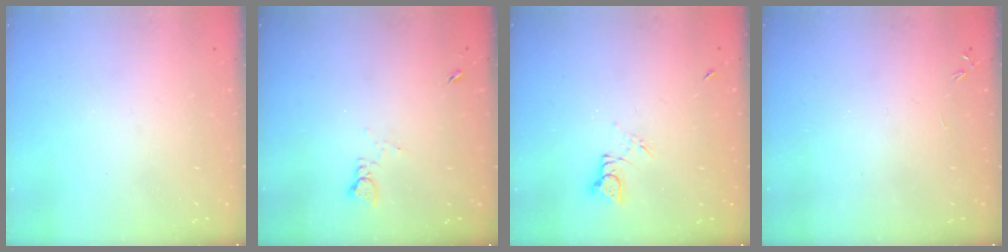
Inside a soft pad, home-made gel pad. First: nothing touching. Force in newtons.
{"total": 2.1, "press": 2.0, "slide": 0.3}
{"total": 3.4, "press": 3.4, "slide": 0.1}
{"total": 0.0}